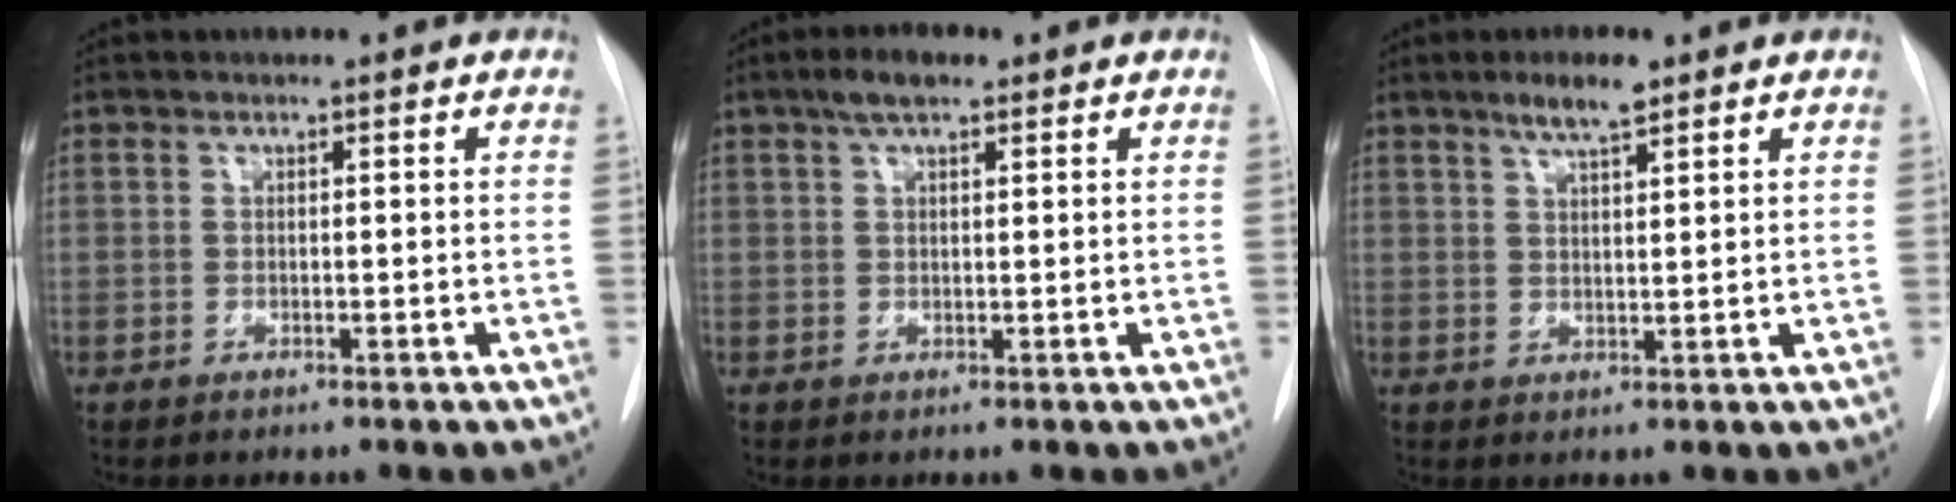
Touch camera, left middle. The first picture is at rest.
{"total": 3.8, "force": [2.4, 1.4, 2.6], "torque": [-0.052, 0.012, 0.042]}
{"total": 4.5, "force": [3.2, 0.6, 3.1], "torque": [-0.058, 0.003, 0.056]}